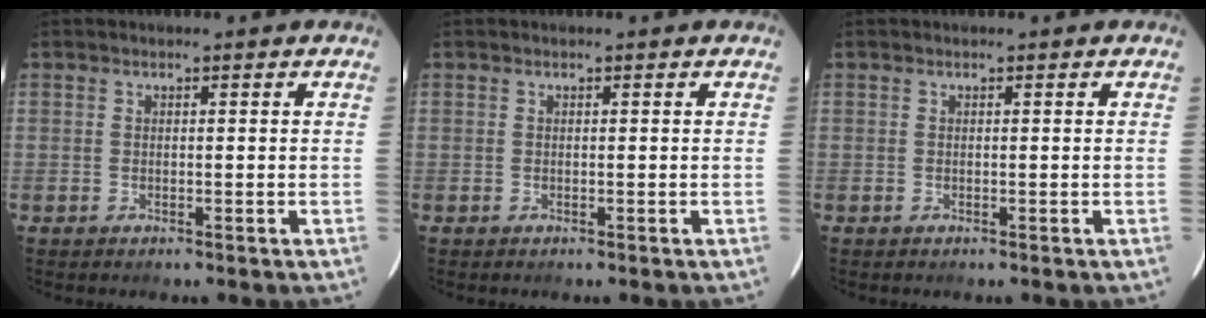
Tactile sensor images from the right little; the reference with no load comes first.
{"total": 0.0}
{"total": 0.0}